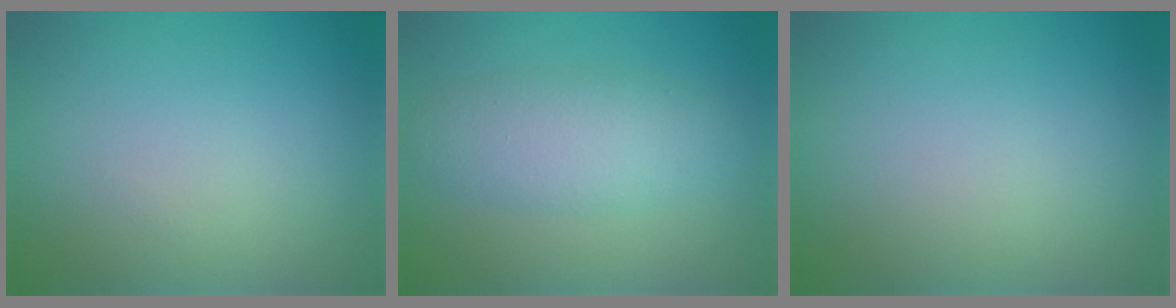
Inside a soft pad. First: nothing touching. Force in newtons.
{"total": 4.2, "press": 4.2, "slide": 0.0}
{"total": 0.0}